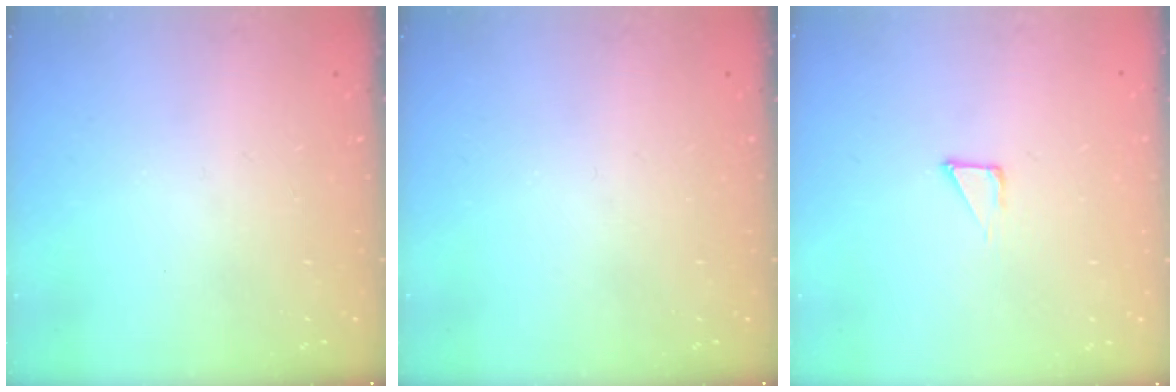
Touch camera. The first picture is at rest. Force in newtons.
{"total": 0.0}
{"total": 2.3, "press": 2.3, "slide": 0.1}